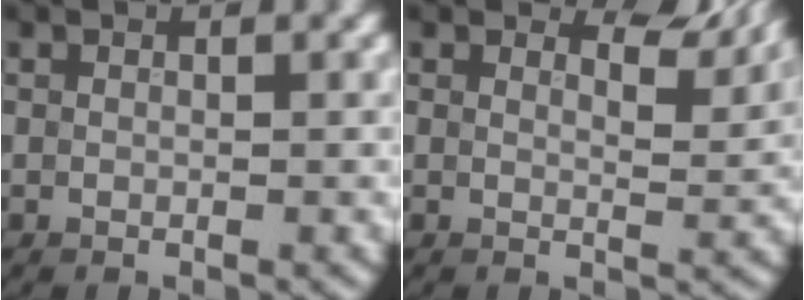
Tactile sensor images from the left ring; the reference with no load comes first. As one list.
[{"total": 3.2, "force": [2.7, 0.9, 1.6], "torque": [-0.025, -0.004, 0.034]}]